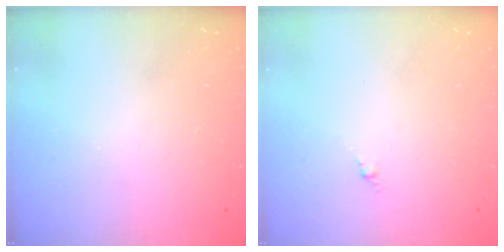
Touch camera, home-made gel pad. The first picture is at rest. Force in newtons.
{"total": 0.0}